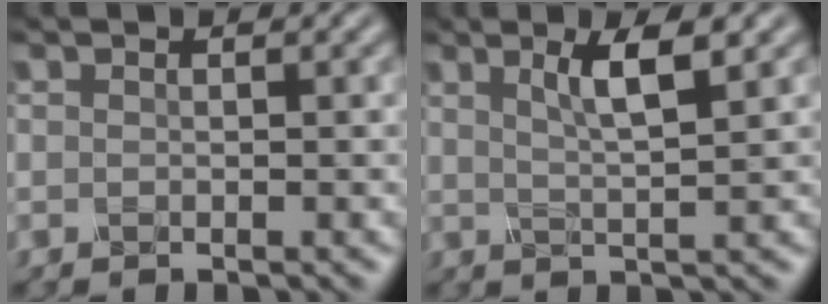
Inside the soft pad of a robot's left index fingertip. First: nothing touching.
{"total": 3.5, "force": [1.5, 0.7, 3.1], "torque": [-0.048, -0.003, 0.025]}